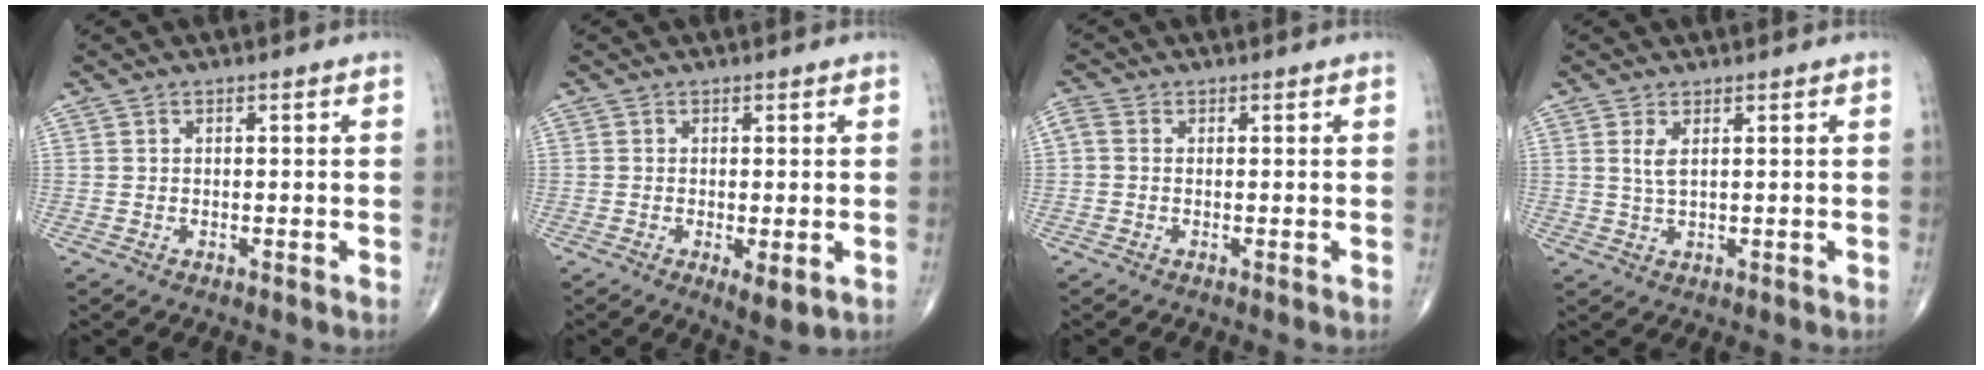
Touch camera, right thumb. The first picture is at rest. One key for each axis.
{"total": 3.6, "fx": -0.9, "fy": 1.2, "fz": 3.3, "tx": -0.053, "ty": -0.012, "tz": -0.012}
{"total": 1.8, "fx": 0.0, "fy": 1.3, "fz": 1.2, "tx": -0.029, "ty": 0.006, "tz": -0.006}
{"total": 2.3, "fx": 0.8, "fy": 0.6, "fz": 2.1, "tx": -0.048, "ty": -0.005, "tz": 0.022}